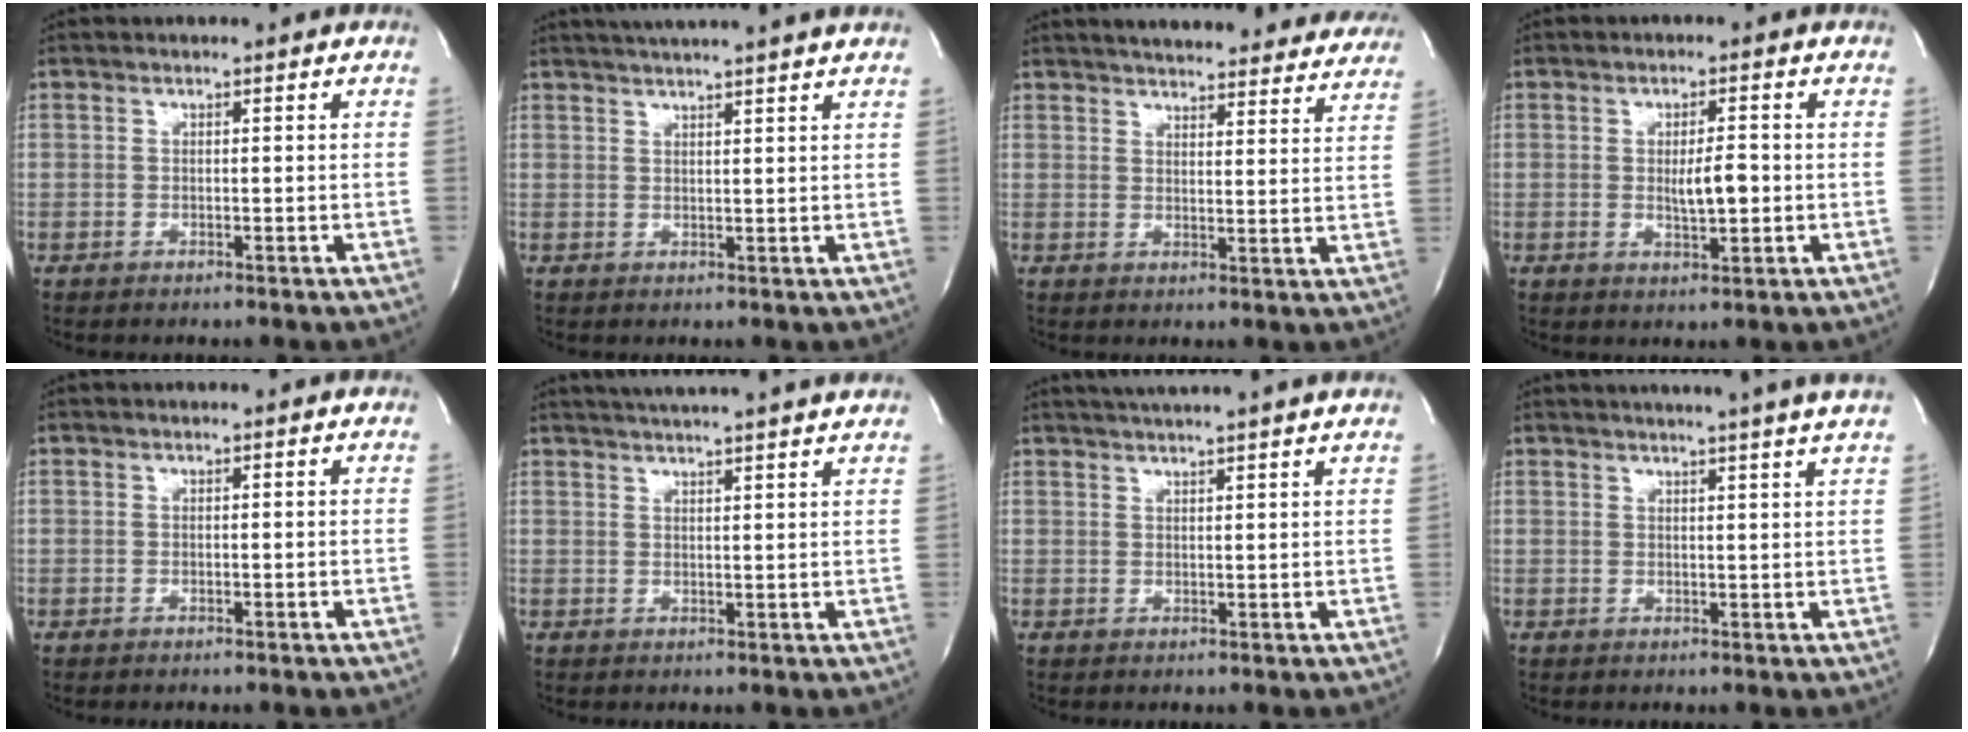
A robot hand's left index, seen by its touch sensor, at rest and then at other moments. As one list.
[{"total": 10.6, "force": [9.5, -0.6, 4.8], "torque": [-0.081, 0.024, 0.118]}, {"total": 26.1, "force": [24.1, 5.1, 8.8], "torque": [-0.132, -0.031, 0.285]}, {"total": 4.2, "force": [-0.2, 1.1, 4.0], "torque": [-0.067, -0.003, 0.000]}, {"total": 0.0}, {"total": 14.0, "force": [12.6, -0.3, 6.0], "torque": [-0.107, 0.015, 0.163]}, {"total": 9.8, "force": [8.8, -0.7, 4.4], "torque": [-0.075, 0.025, 0.111]}, {"total": 10.3, "force": [9.1, -1.5, 4.7], "torque": [-0.068, -0.010, 0.094]}]